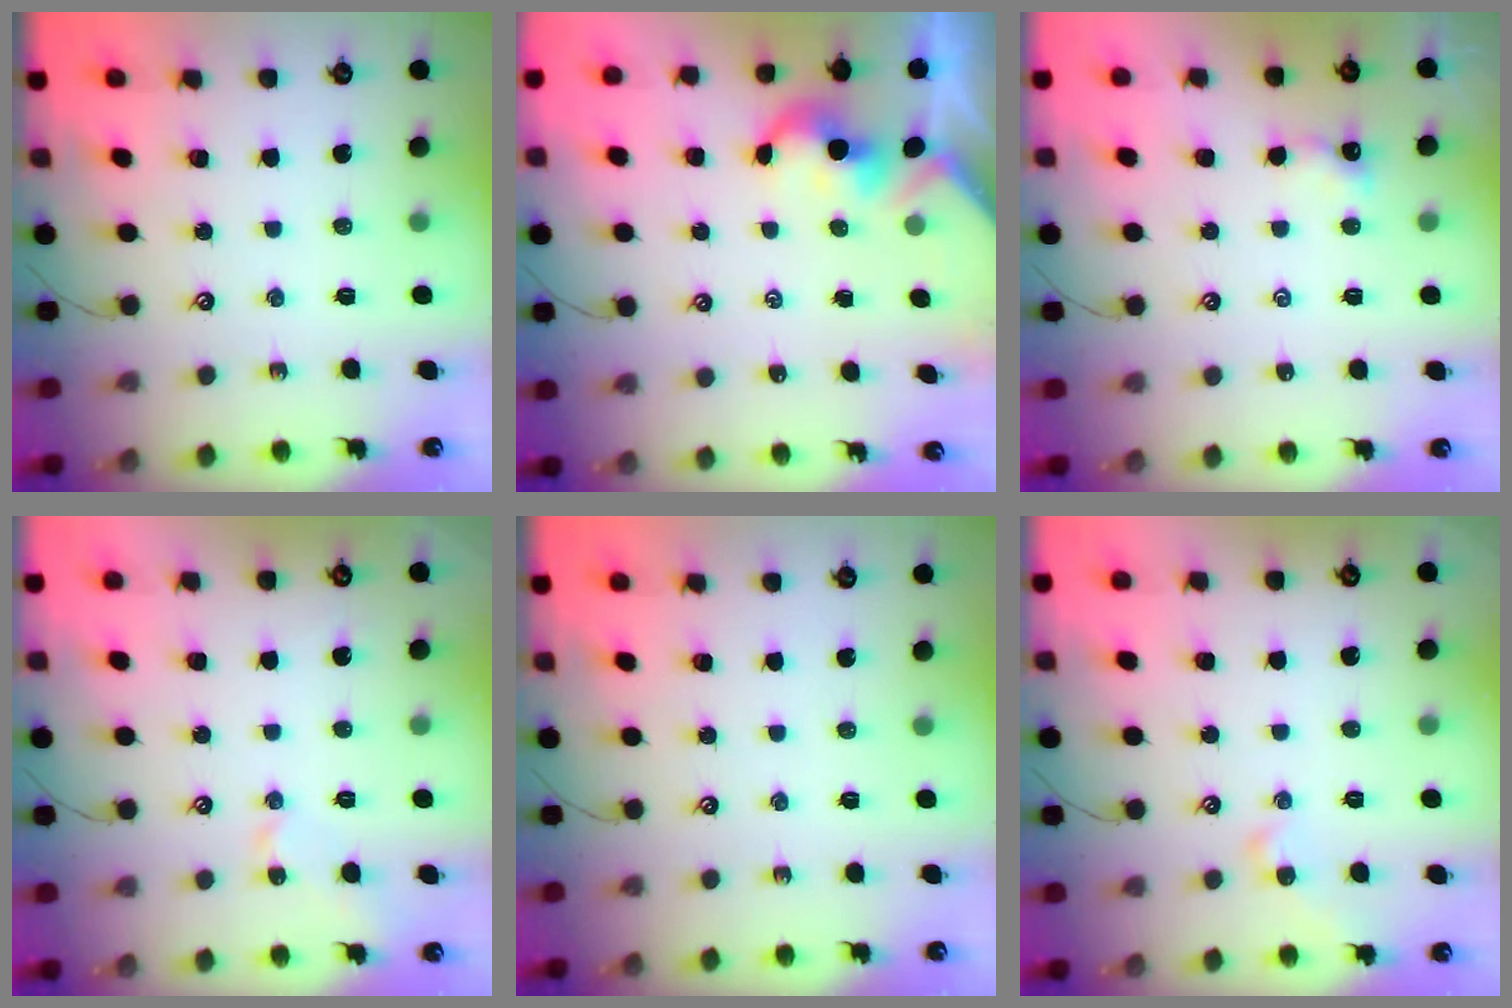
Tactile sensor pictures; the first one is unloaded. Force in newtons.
{"total": 2.1, "press": 2.1, "slide": 0.3}
{"total": 0.0}
{"total": 2.8, "press": 2.7, "slide": 0.6}
{"total": 0.0}
{"total": 1.8, "press": 1.8, "slide": 0.3}